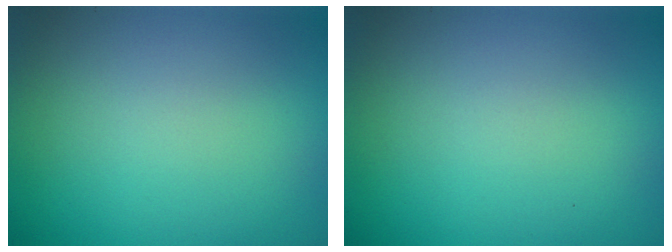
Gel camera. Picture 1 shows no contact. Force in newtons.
{"total": 0.0}